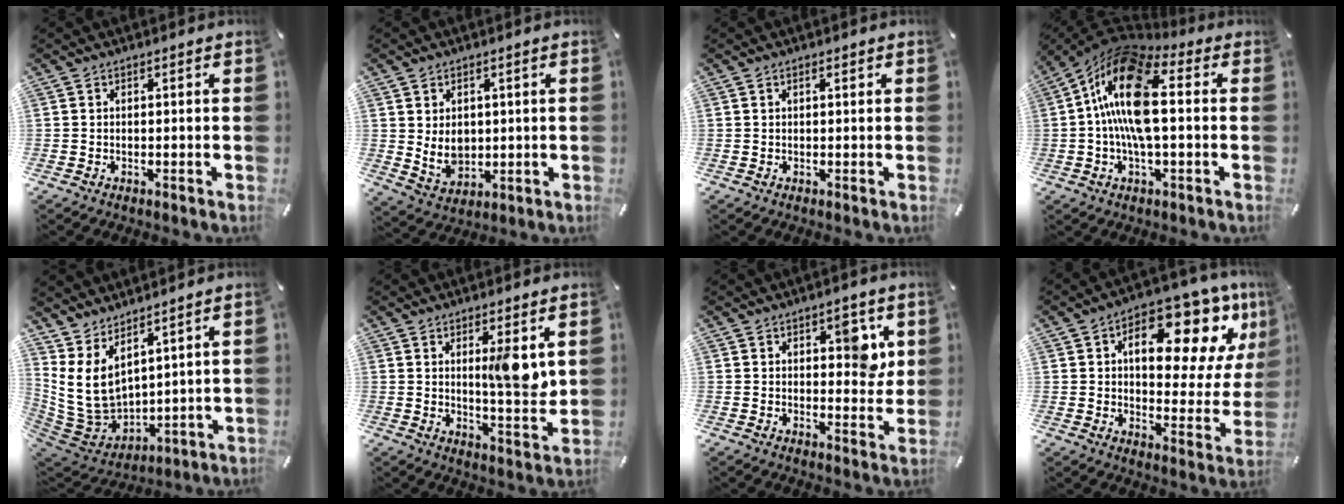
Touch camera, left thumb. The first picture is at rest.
{"total": 6.5, "force": [1.3, 5.5, 3.2], "torque": [-0.058, -0.007, 0.023]}
{"total": 1.1, "force": [0.4, 0.6, 0.8], "torque": [-0.018, 0.004, 0.006]}
{"total": 18.2, "force": [1.6, 8.6, 15.9], "torque": [-0.314, -0.001, 0.027]}
{"total": 10.3, "force": [5.1, 7.3, 5.3], "torque": [-0.139, -0.042, 0.106]}
{"total": 8.8, "force": [3.1, 2.0, 8.0], "torque": [-0.120, -0.025, 0.044]}
{"total": 6.6, "force": [2.6, 3.7, 4.8], "torque": [-0.037, -0.016, 0.034]}
{"total": 19.2, "force": [9.7, 9.8, 13.3], "torque": [-0.170, -0.068, 0.153]}